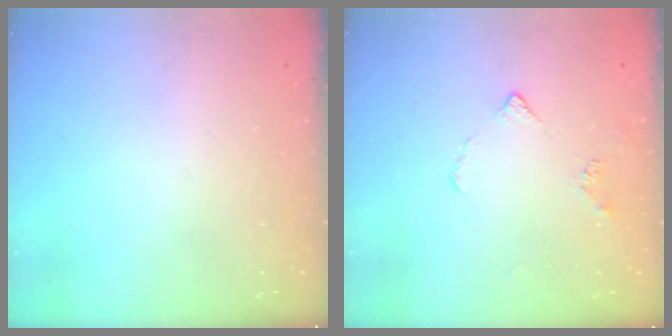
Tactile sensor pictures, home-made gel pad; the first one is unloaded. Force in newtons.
{"total": 3.4, "press": 3.4, "slide": 0.7}